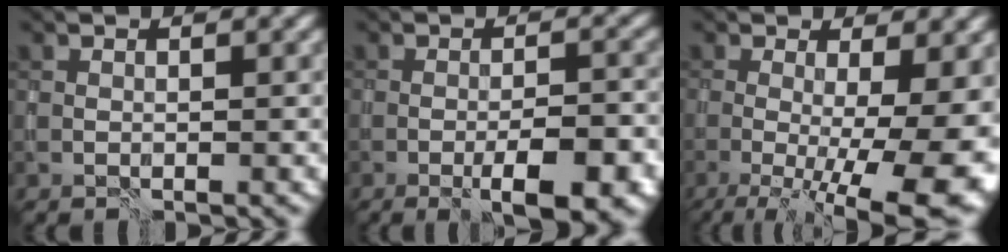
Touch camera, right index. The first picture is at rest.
{"total": 5.3, "force": [-2.5, 1.2, 4.5], "torque": [-0.068, -0.006, -0.036]}
{"total": 13.4, "force": [-2.6, 4.5, 12.3], "torque": [-0.146, -0.016, -0.022]}